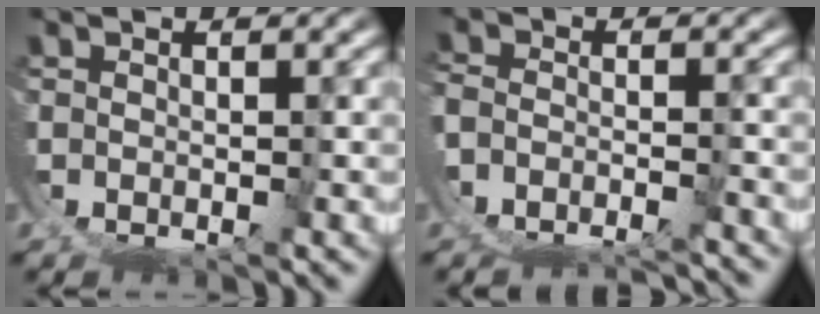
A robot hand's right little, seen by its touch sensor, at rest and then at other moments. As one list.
[{"total": 7.5, "force": [-6.5, 3.0, 2.1], "torque": [-0.036, -0.020, -0.100]}]